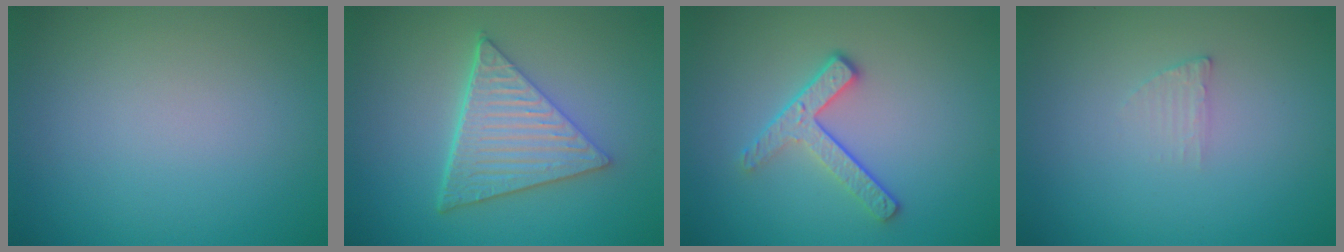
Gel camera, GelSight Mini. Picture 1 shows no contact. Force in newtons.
{"total": 6.1, "press": 4.5, "slide": 4.1}
{"total": 3.0, "press": 2.5, "slide": 1.8}
{"total": 1.0, "press": 1.0, "slide": 0.2}